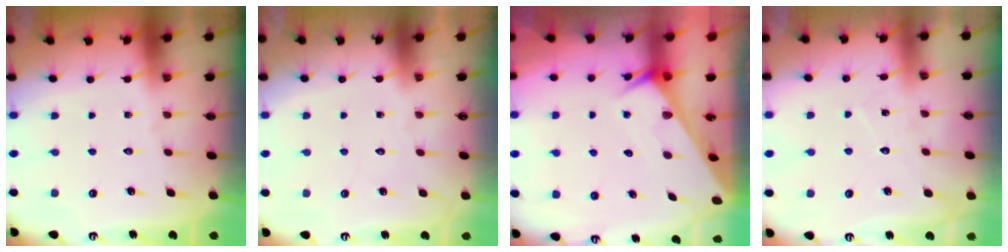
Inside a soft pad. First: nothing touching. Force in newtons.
{"total": 1.7, "press": 1.7, "slide": 0.1}
{"total": 3.6, "press": 3.6, "slide": 0.4}
{"total": 6.7, "press": 6.7, "slide": 0.4}